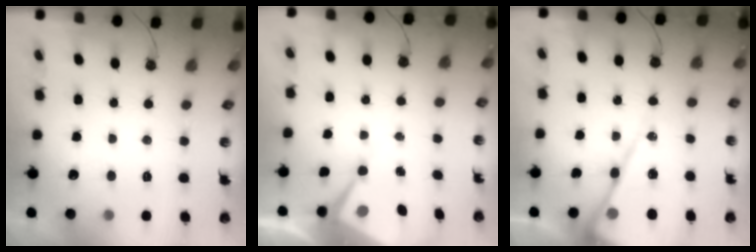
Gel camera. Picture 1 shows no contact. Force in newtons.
{"total": 6.7, "press": 6.7, "slide": 0.2}
{"total": 19.4, "press": 19.3, "slide": 2.0}